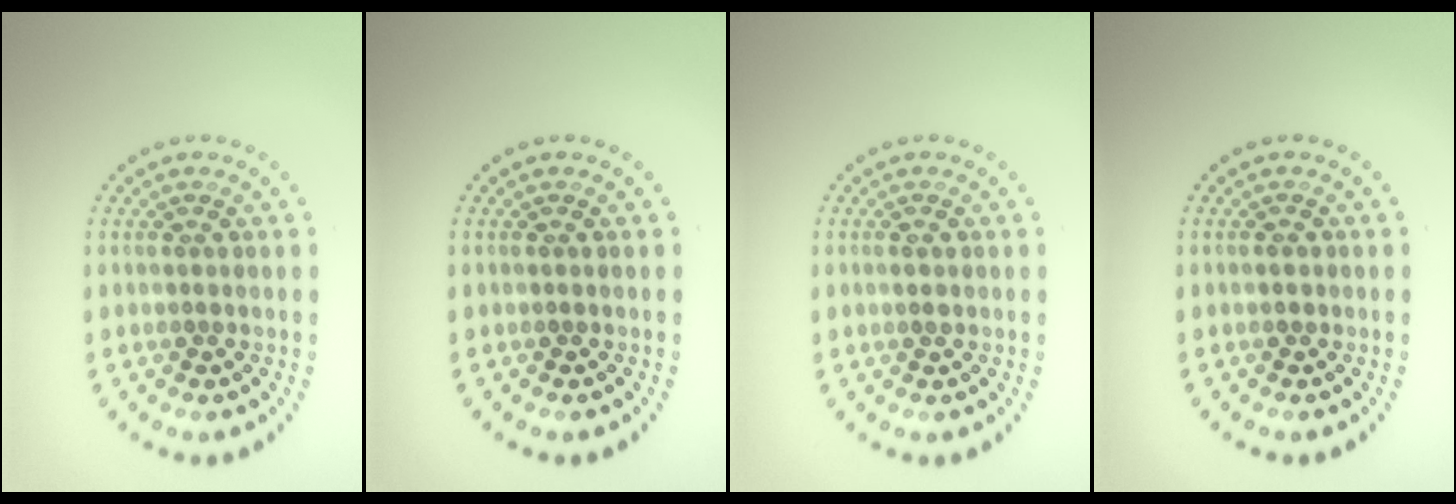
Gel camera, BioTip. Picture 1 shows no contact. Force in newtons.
{"total": 0.0}
{"total": 1.0, "press": 1.0, "slide": 0.2}
{"total": 1.0, "press": 1.0, "slide": 0.1}